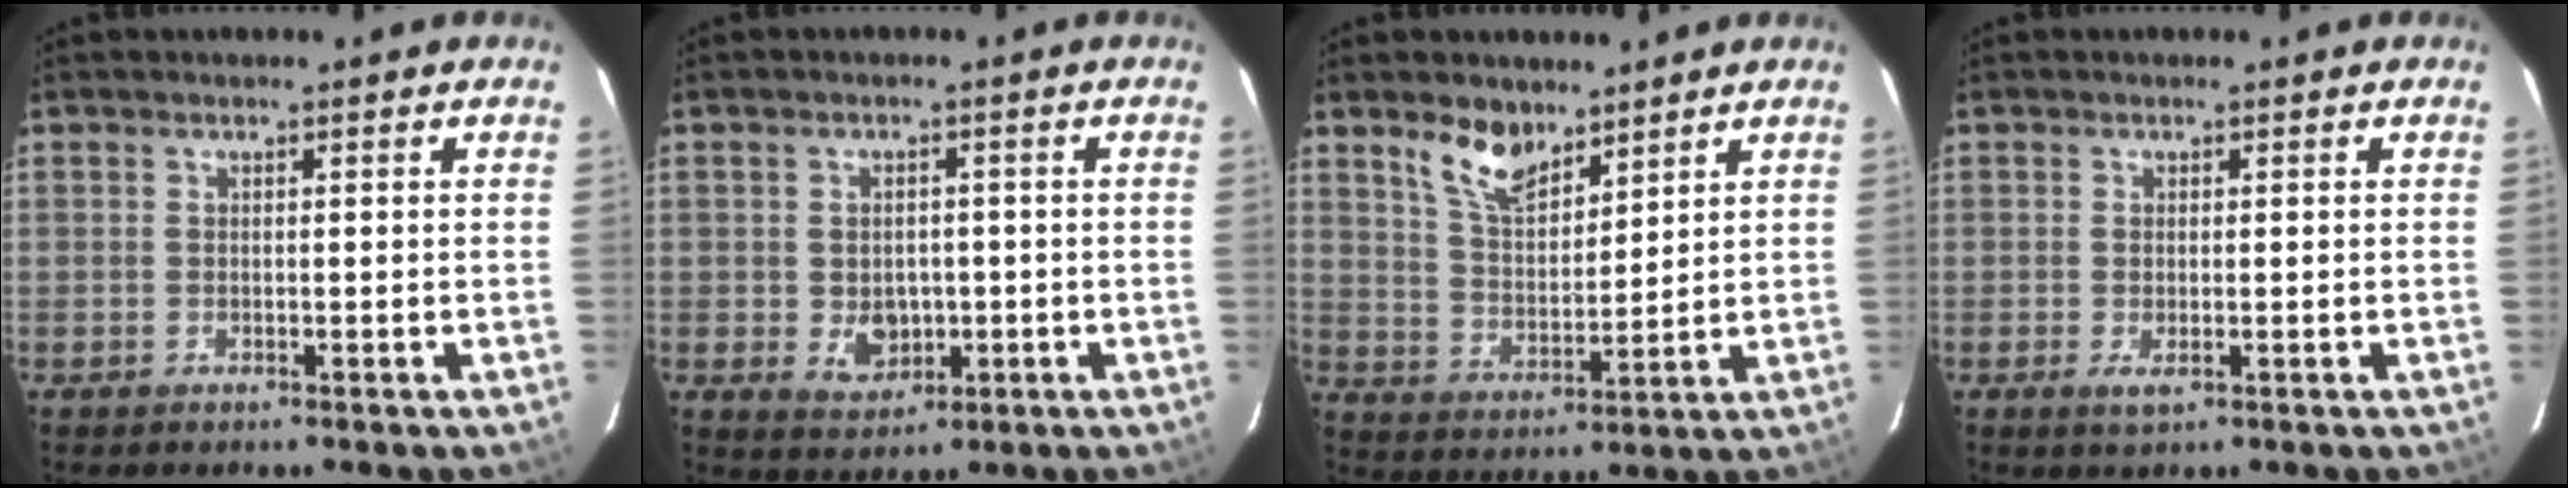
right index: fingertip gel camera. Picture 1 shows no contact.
{"total": 5.2, "force": [-0.9, 4.2, 3.0], "torque": [-0.055, -0.001, -0.002]}
{"total": 8.4, "force": [6.1, 3.7, 4.4], "torque": [-0.079, 0.009, 0.121]}
{"total": 1.7, "force": [-0.4, 0.6, 1.5], "torque": [-0.030, -0.004, -0.005]}